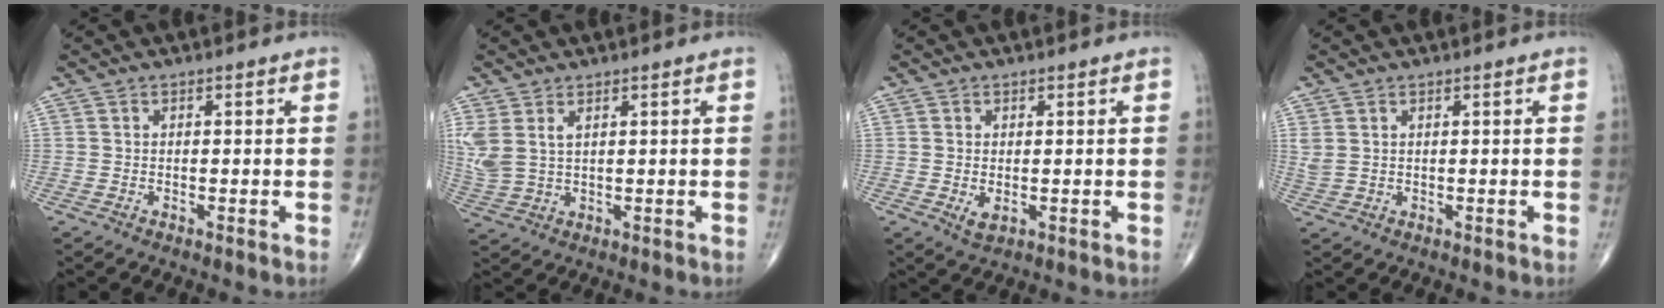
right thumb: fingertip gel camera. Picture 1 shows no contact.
{"total": 6.0, "force": [2.3, 3.2, 4.6], "torque": [-0.122, -0.001, 0.058]}
{"total": 2.1, "force": [-0.3, 1.2, 1.8], "torque": [-0.031, -0.006, 0.001]}
{"total": 2.0, "force": [0.8, 1.2, 1.4], "torque": [-0.039, 0.004, 0.024]}